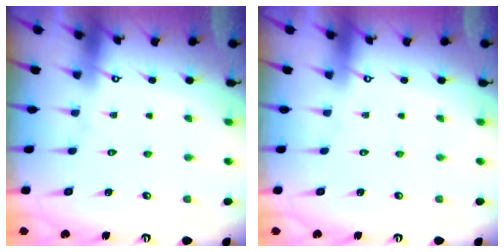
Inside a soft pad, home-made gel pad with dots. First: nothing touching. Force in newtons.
{"total": 0.0}